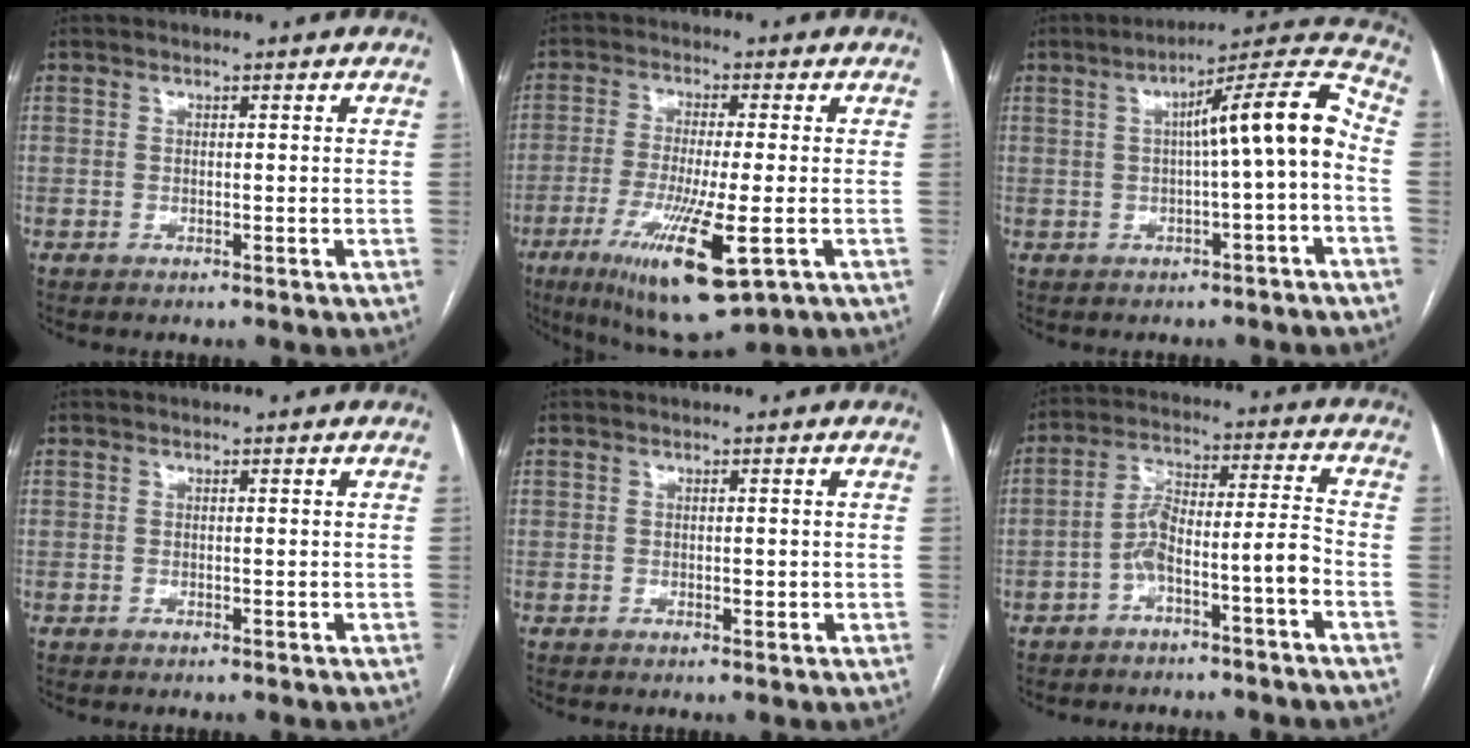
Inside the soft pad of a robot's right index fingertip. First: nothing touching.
{"total": 13.5, "force": [-5.2, 1.8, 12.4], "torque": [-0.234, -0.041, -0.083]}
{"total": 10.8, "force": [-0.4, 0.2, 10.8], "torque": [-0.151, 0.033, -0.009]}
{"total": 0.0}
{"total": 1.0, "force": [-0.1, 0.5, 0.8], "torque": [-0.009, 0.000, 0.000]}
{"total": 7.7, "force": [-3.9, 0.6, 6.6], "torque": [-0.117, 0.039, -0.064]}